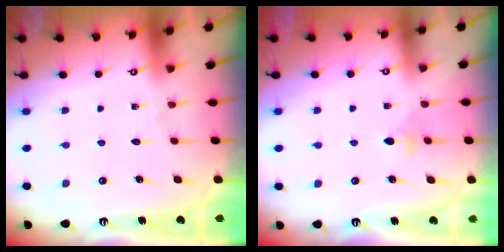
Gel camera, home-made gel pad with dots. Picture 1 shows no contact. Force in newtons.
{"total": 2.8, "press": 2.7, "slide": 0.8}